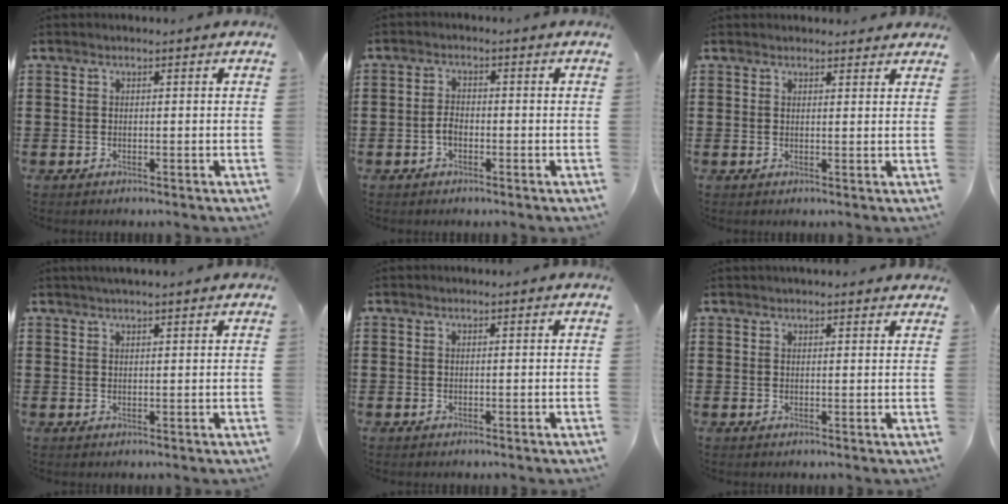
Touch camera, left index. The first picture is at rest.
{"total": 2.2, "force": [-0.8, 1.3, 1.7], "torque": [-0.050, -0.002, -0.021]}
{"total": 1.5, "force": [1.4, 0.4, 0.0], "torque": [-0.005, 0.004, 0.029]}
{"total": 1.8, "force": [1.6, 0.2, 0.7], "torque": [-0.017, 0.006, 0.030]}
{"total": 0.0}
{"total": 1.6, "force": [1.6, 0.2, 0.2], "torque": [-0.007, 0.004, 0.030]}